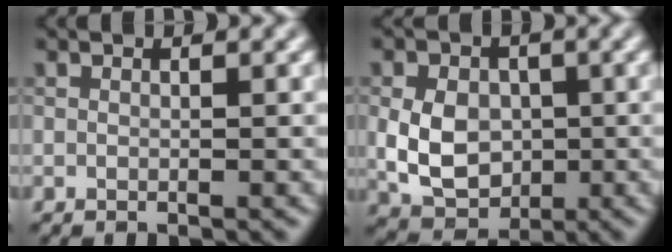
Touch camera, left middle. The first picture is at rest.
{"total": 5.5, "force": [-0.3, 4.2, 3.6], "torque": [-0.072, -0.003, -0.007]}